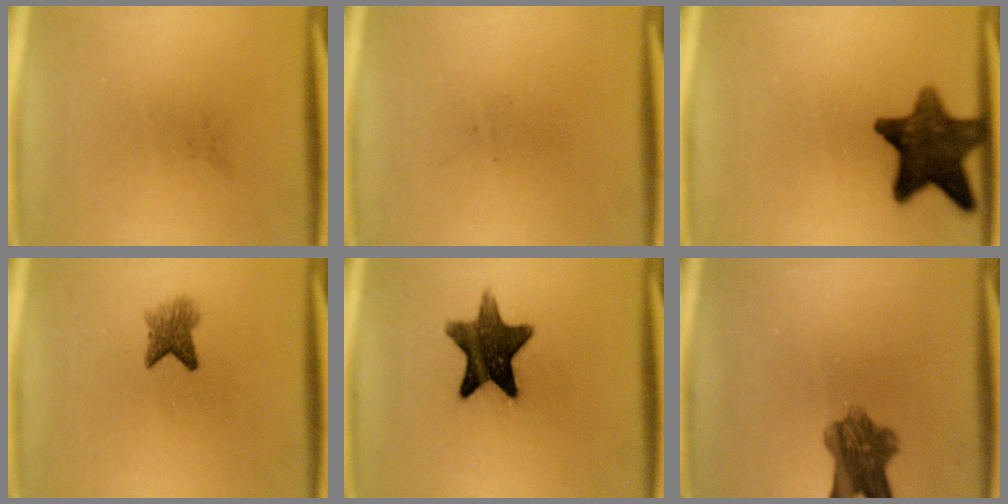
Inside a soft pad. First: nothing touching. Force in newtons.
{"total": 0.0}
{"total": 12.2}
{"total": 3.2}
{"total": 13.1}
{"total": 7.4}